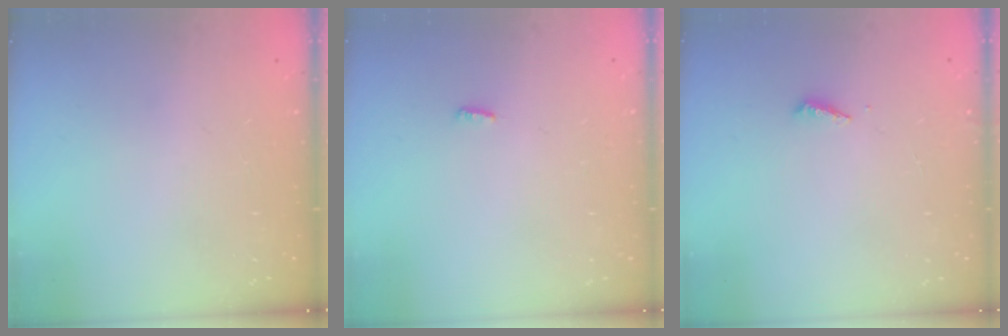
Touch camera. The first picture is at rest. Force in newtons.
{"total": 3.0, "press": 2.9, "slide": 0.8}
{"total": 2.0, "press": 2.0, "slide": 0.2}